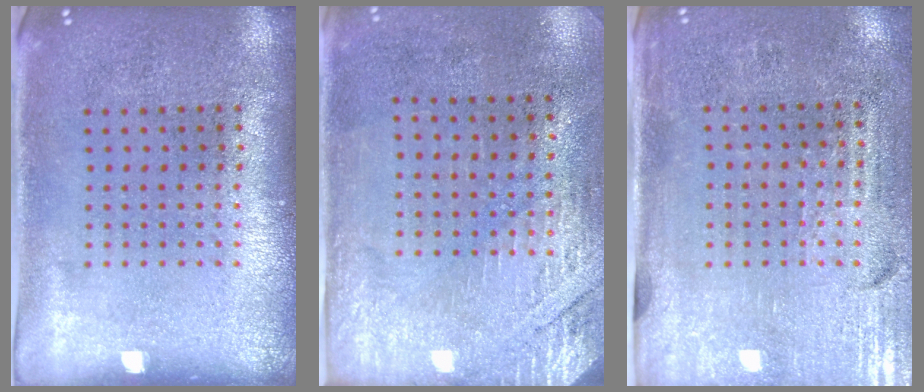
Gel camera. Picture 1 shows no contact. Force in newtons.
{"total": 2.7, "press": 2.3, "slide": 1.4}
{"total": 3.4, "press": 3.1, "slide": 1.4}